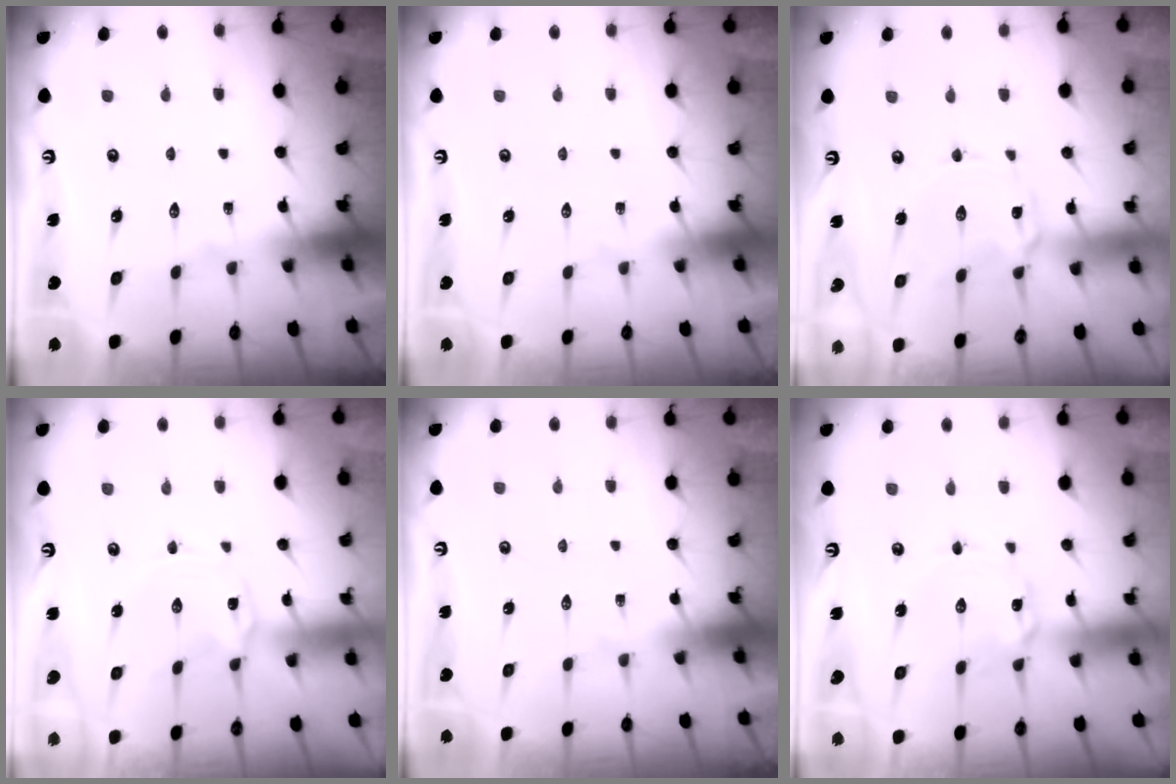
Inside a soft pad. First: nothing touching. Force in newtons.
{"total": 0.0}
{"total": 2.2, "press": 2.2, "slide": 0.3}
{"total": 1.0, "press": 1.0, "slide": 0.1}
{"total": 0.0}
{"total": 2.0, "press": 2.0, "slide": 0.2}